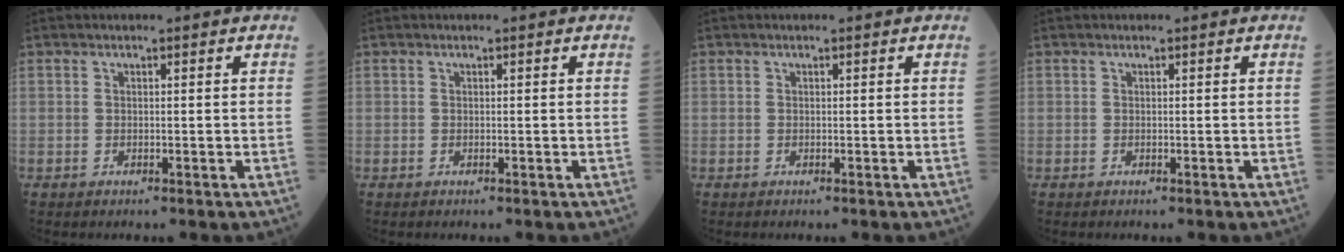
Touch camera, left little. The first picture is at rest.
{"total": 0.0}
{"total": 0.0}
{"total": 0.0}